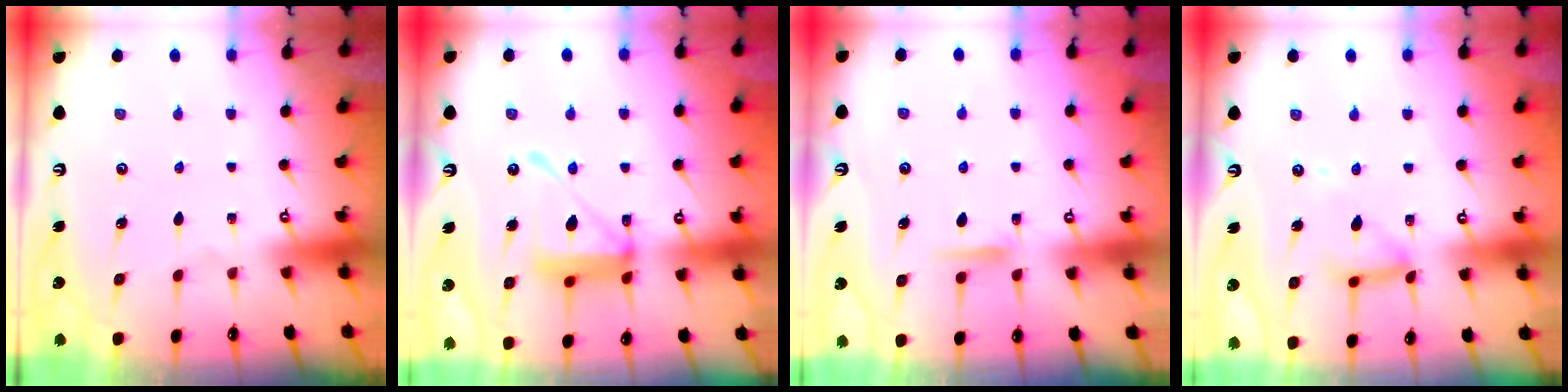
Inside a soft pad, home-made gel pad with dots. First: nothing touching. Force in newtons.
{"total": 17.4, "press": 17.3, "slide": 1.8}
{"total": 5.8, "press": 5.7, "slide": 0.9}
{"total": 11.4, "press": 11.3, "slide": 1.2}